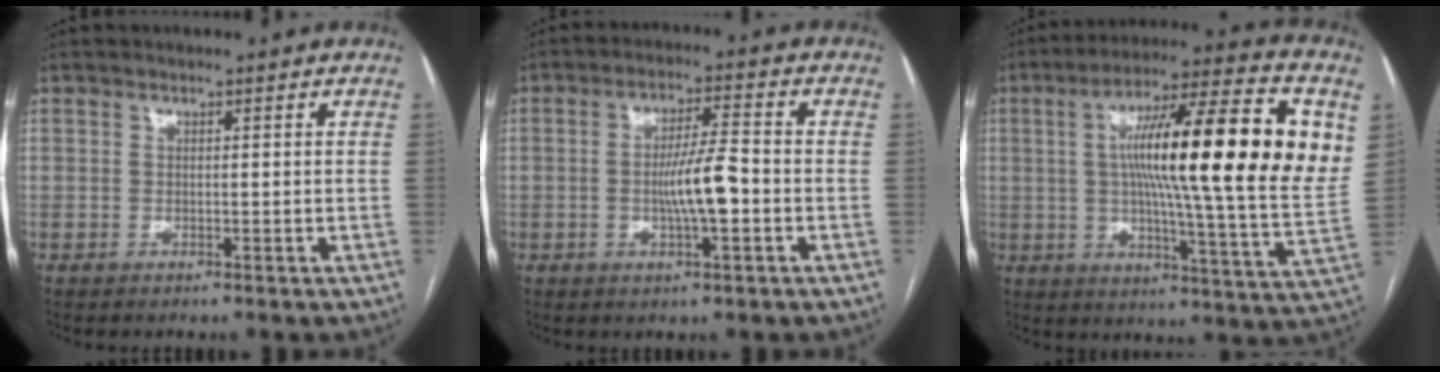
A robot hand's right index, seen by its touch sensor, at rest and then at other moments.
{"total": 7.0, "force": [-1.4, 0.7, 6.8], "torque": [-0.126, 0.002, -0.026]}
{"total": 25.3, "force": [5.3, 1.9, 24.6], "torque": [-0.341, 0.024, 0.065]}